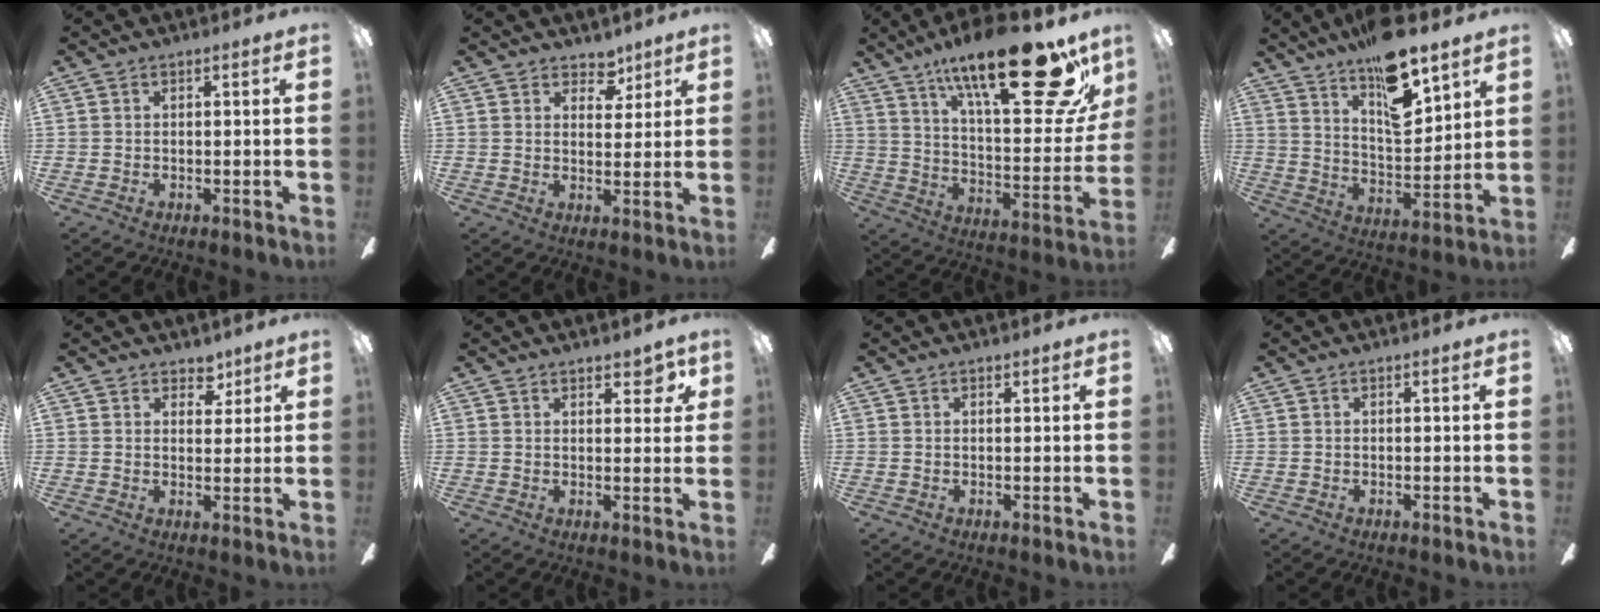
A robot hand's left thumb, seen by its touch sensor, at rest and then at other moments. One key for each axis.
{"total": 5.4, "fx": 4.1, "fy": 3.2, "fz": 1.5, "tx": -0.002, "ty": -0.022, "tz": 0.068}
{"total": 30.2, "fx": 19.3, "fy": 9.4, "fz": 21.2, "tx": -0.311, "ty": -0.117, "tz": 0.307}
{"total": 15.7, "fx": 12.2, "fy": 4.6, "fz": 8.8, "tx": -0.150, "ty": -0.075, "tz": 0.209}
{"total": 5.0, "fx": 3.9, "fy": 2.8, "fz": 1.4, "tx": 0.002, "ty": -0.022, "tz": 0.065}
{"total": 4.4, "fx": 3.1, "fy": 2.2, "fz": 2.3, "tx": -0.011, "ty": -0.015, "tz": 0.049}
{"total": 0.6, "fx": 0.4, "fy": 0.3, "fz": 0.1, "tx": 0.005, "ty": -0.002, "tz": 0.006}
{"total": 0.0}